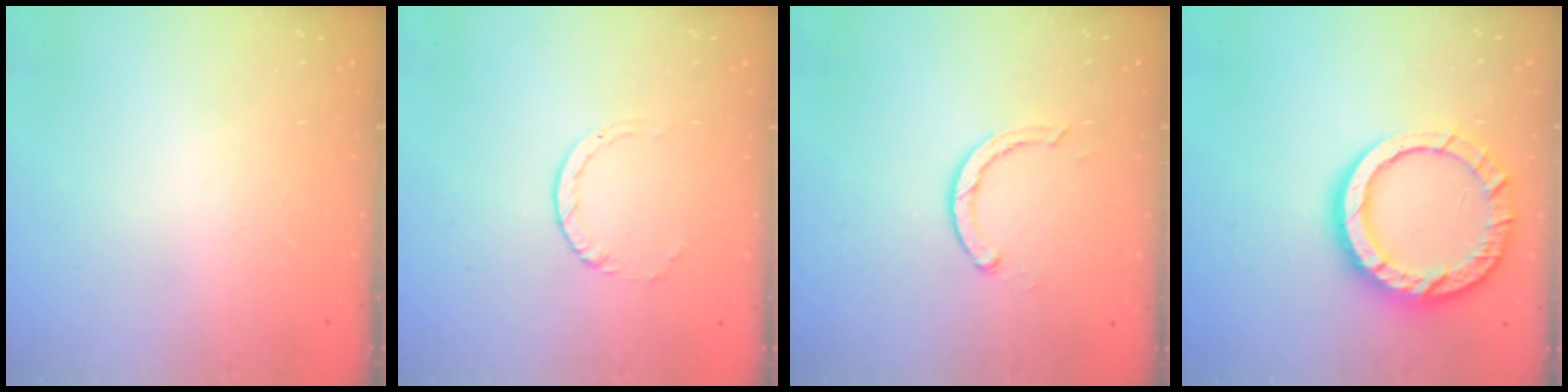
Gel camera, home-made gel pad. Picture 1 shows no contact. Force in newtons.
{"total": 1.0, "press": 1.0, "slide": 0.1}
{"total": 2.9, "press": 2.9, "slide": 0.4}
{"total": 14.6, "press": 14.5, "slide": 1.3}